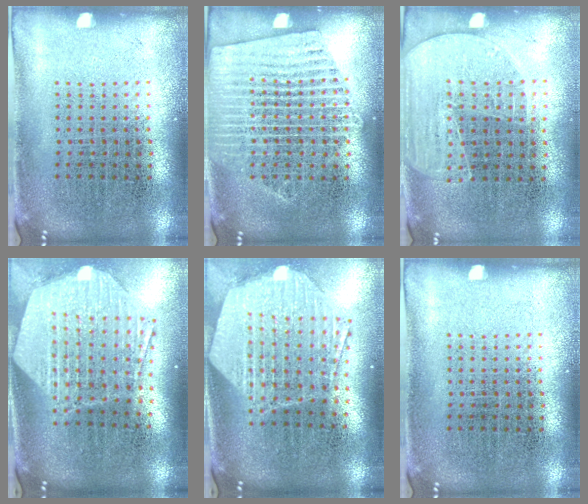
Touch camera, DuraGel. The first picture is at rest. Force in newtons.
{"total": 1.8, "press": 1.7, "slide": 0.3}
{"total": 1.8, "press": 1.5, "slide": 0.9}
{"total": 3.0, "press": 2.4, "slide": 1.8}
{"total": 2.6, "press": 2.1, "slide": 1.5}
{"total": 0.0}